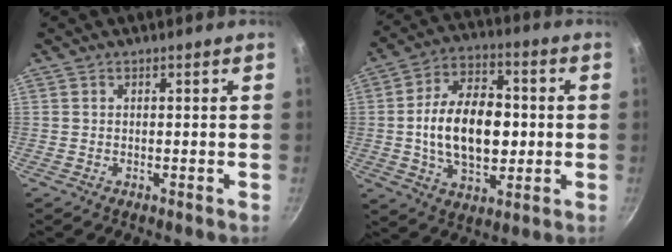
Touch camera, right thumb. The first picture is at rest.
{"total": 17.3, "force": [-0.3, 10.3, 13.9], "torque": [-0.213, 0.014, -0.006]}